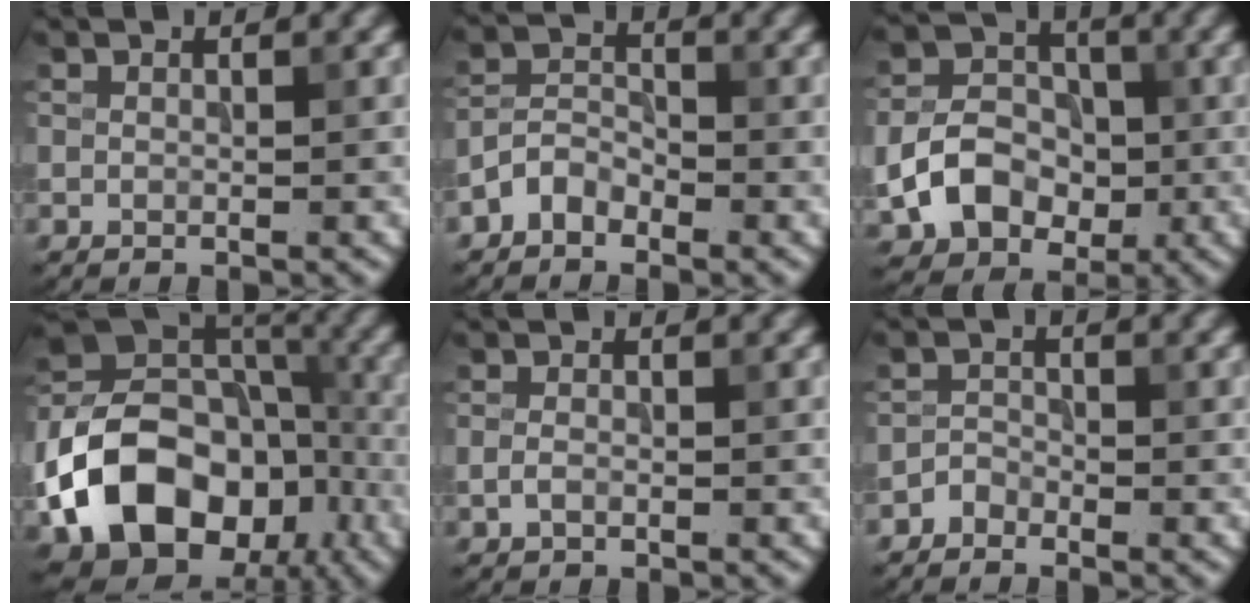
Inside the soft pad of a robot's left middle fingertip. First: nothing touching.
{"total": 2.6, "force": [-1.8, 1.4, 1.1], "torque": [-0.018, 0.011, -0.044]}
{"total": 6.7, "force": [-1.5, 5.2, 3.8], "torque": [-0.072, -0.001, -0.029]}
{"total": 14.8, "force": [-5.7, 10.7, 8.5], "torque": [-0.154, 0.001, -0.108]}
{"total": 1.2, "force": [-0.4, 0.8, 0.8], "torque": [-0.018, 0.001, -0.010]}
{"total": 1.3, "force": [-1.1, 0.6, 0.1], "torque": [0.001, 0.006, -0.024]}